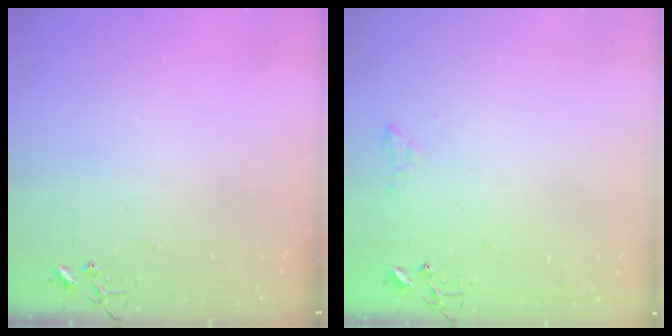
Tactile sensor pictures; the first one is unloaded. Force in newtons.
{"total": 6.4, "press": 6.4, "slide": 0.6}